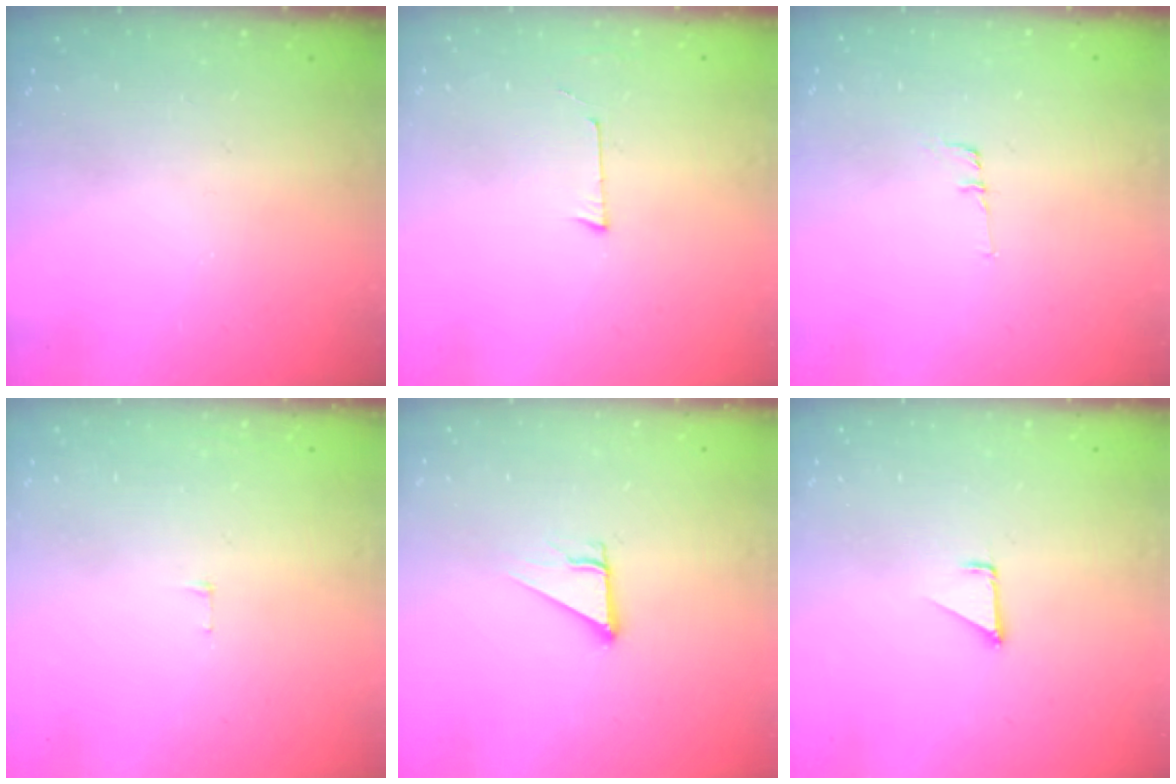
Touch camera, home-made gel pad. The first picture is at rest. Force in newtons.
{"total": 3.2, "press": 3.2, "slide": 0.2}
{"total": 6.6, "press": 6.2, "slide": 2.3}
{"total": 3.8, "press": 3.8, "slide": 0.3}
{"total": 3.8, "press": 3.8, "slide": 0.3}
{"total": 1.5, "press": 1.5, "slide": 0.1}